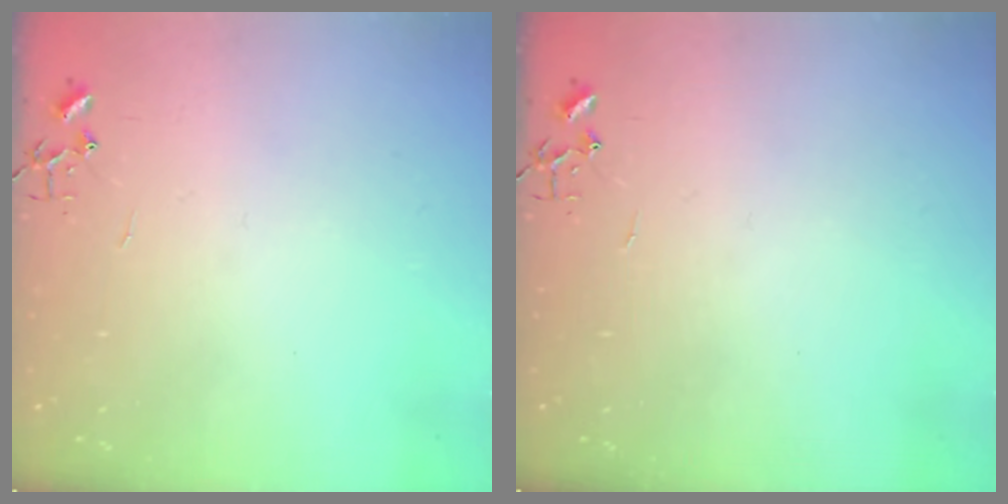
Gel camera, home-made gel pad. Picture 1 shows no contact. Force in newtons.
{"total": 0.0}